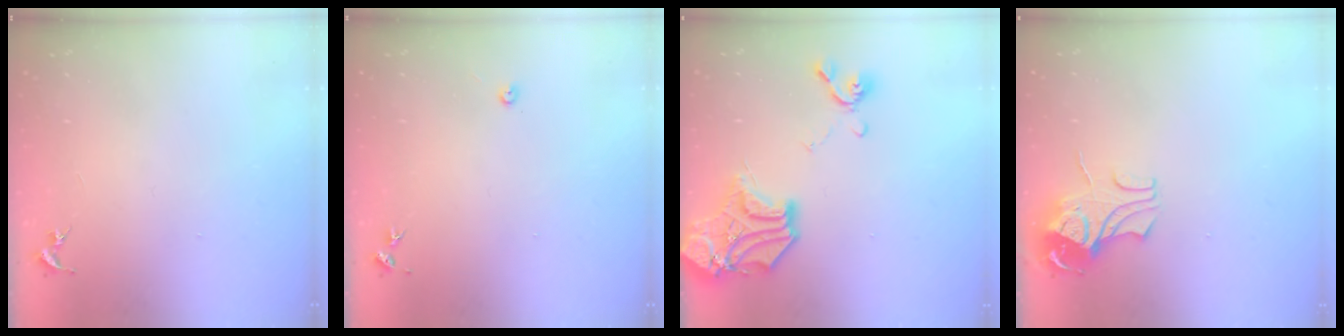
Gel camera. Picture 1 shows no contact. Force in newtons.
{"total": 3.0, "press": 3.0, "slide": 0.4}
{"total": 17.6, "press": 17.6, "slide": 1.5}
{"total": 9.3, "press": 9.3, "slide": 1.2}